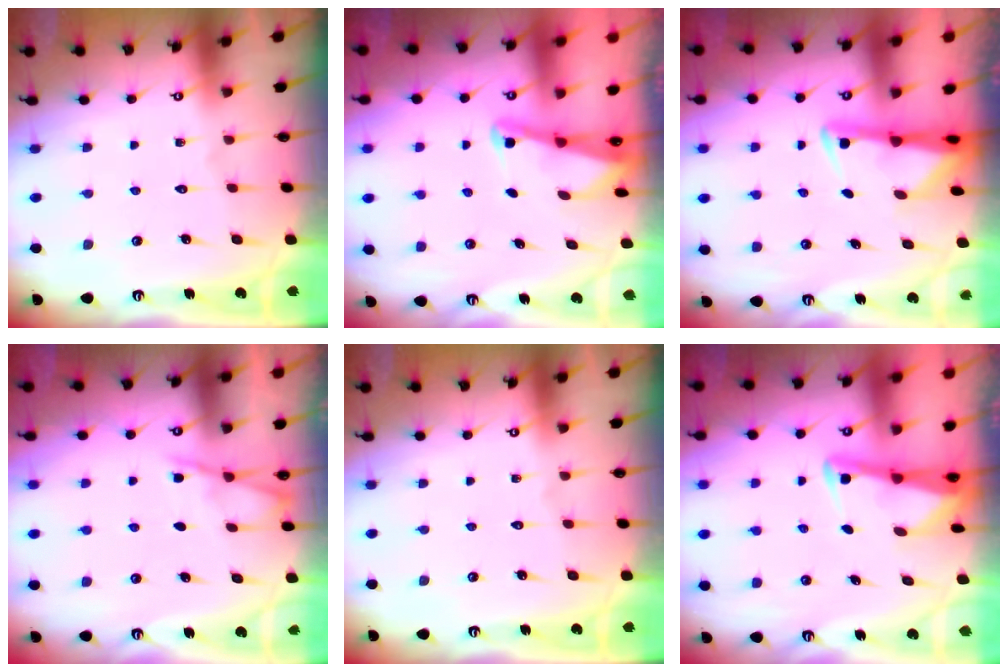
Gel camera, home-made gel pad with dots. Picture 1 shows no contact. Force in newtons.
{"total": 2.2, "press": 2.2, "slide": 0.3}
{"total": 3.0, "press": 3.0, "slide": 0.6}
{"total": 3.9, "press": 3.9, "slide": 0.5}
{"total": 0.0}
{"total": 2.9, "press": 2.9, "slide": 0.4}